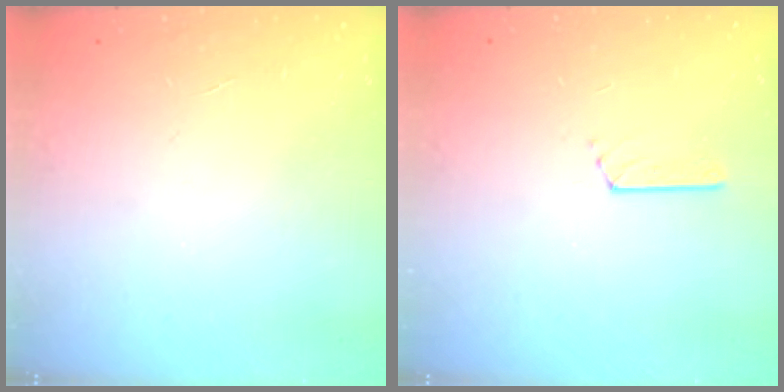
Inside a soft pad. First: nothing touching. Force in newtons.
{"total": 2.6, "press": 2.6, "slide": 0.3}